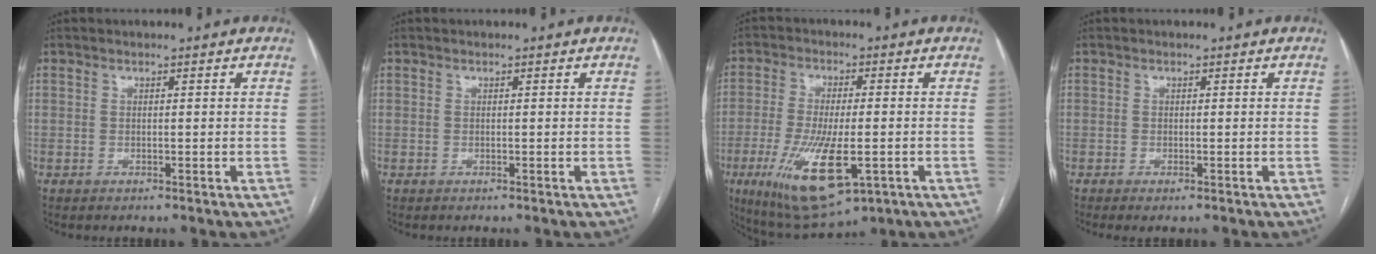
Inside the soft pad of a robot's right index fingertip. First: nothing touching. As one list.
[{"total": 0.0}, {"total": 13.9, "force": [-4.6, 4.0, 12.5], "torque": [-0.239, -0.026, -0.063]}, {"total": 1.1, "force": [-0.8, 0.1, 0.7], "torque": [-0.010, -0.003, -0.012]}]